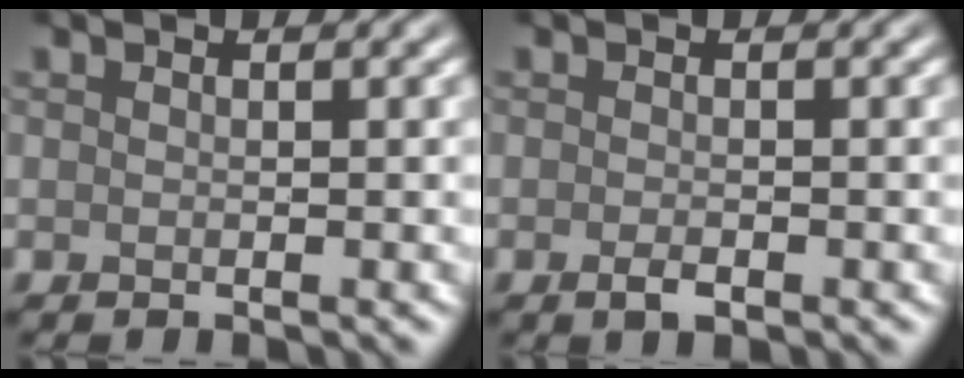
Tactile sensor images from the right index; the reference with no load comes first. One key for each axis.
{"total": 1.1, "fx": -0.6, "fy": 0.4, "fz": 0.9, "tx": -0.017, "ty": -0.003, "tz": -0.010}